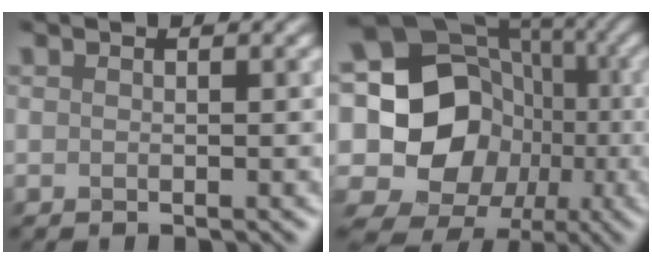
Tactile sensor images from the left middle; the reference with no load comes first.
{"total": 16.0, "force": [-0.8, 14.4, 7.0], "torque": [-0.149, 0.003, -0.003]}